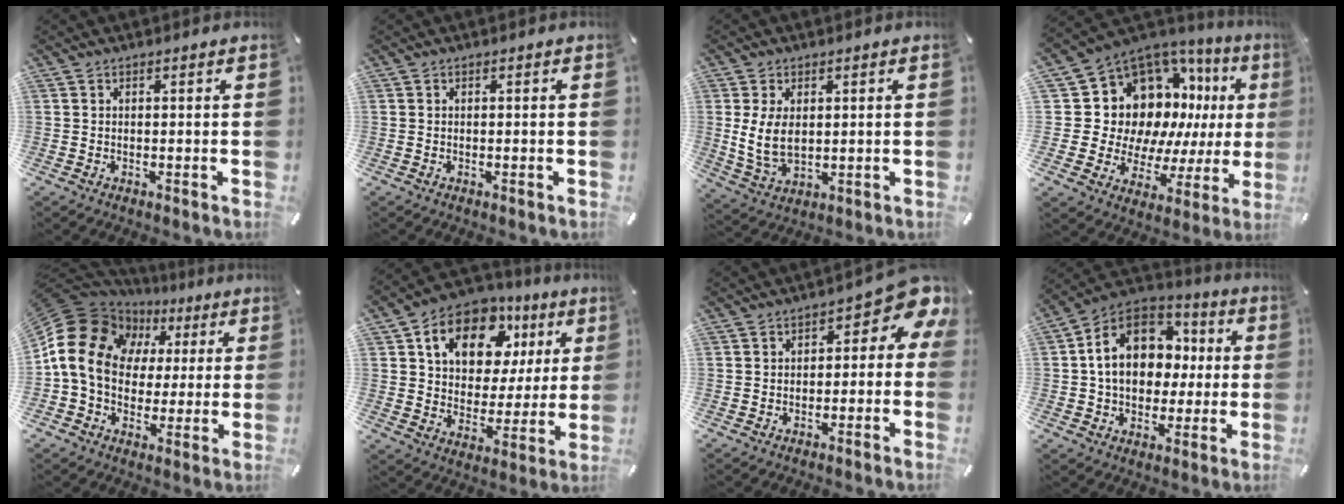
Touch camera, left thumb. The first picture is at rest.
{"total": 0.0}
{"total": 7.5, "force": [1.2, 4.8, 5.7], "torque": [-0.125, -0.002, 0.021]}
{"total": 16.2, "force": [6.1, 12.2, 8.8], "torque": [-0.139, -0.074, 0.128]}
{"total": 17.4, "force": [1.9, 14.7, 9.0], "torque": [-0.190, -0.002, 0.034]}
{"total": 15.5, "force": [7.7, 10.5, 8.3], "torque": [-0.147, -0.023, 0.138]}
{"total": 7.1, "force": [1.6, 3.7, 5.8], "torque": [-0.073, -0.022, 0.022]}
{"total": 16.0, "force": [1.5, 12.9, 9.3], "torque": [-0.180, 0.005, 0.031]}